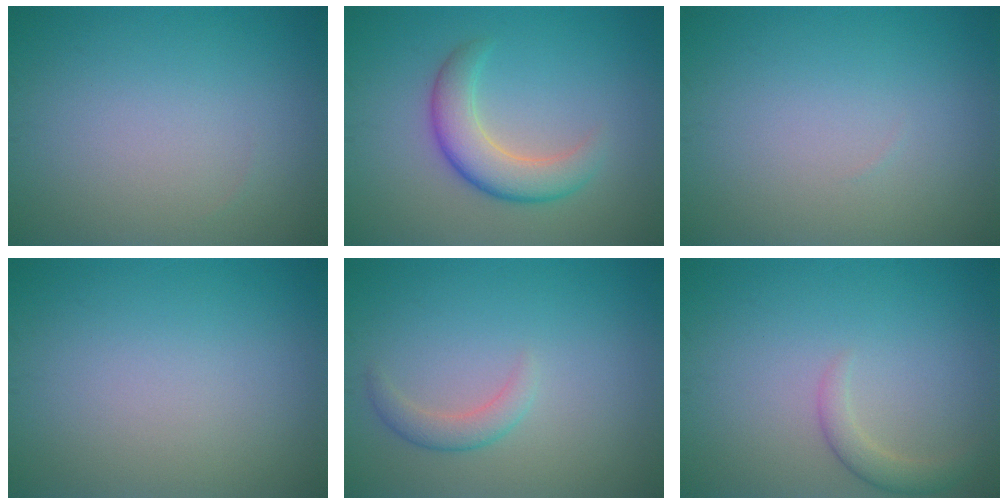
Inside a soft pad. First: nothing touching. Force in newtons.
{"total": 4.5, "press": 4.5, "slide": 0.3}
{"total": 0.0}
{"total": 0.0}
{"total": 1.8, "press": 1.8, "slide": 0.1}
{"total": 1.8, "press": 1.8, "slide": 0.1}